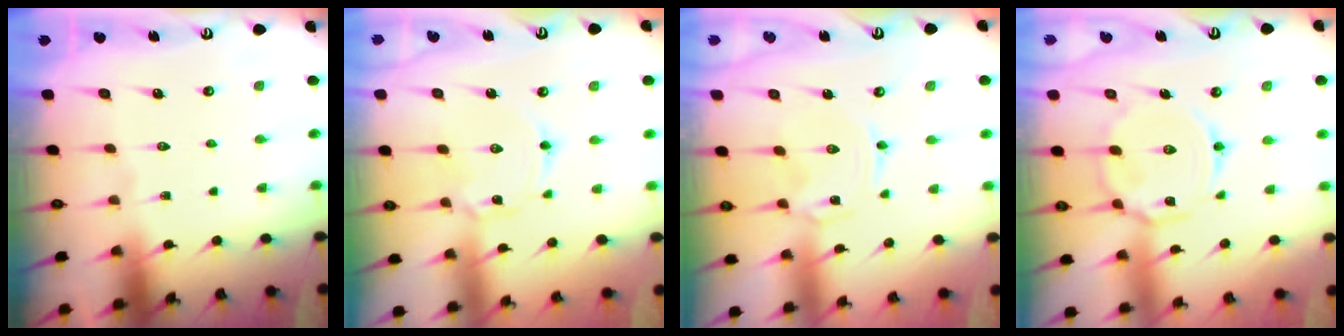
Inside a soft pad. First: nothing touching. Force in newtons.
{"total": 2.4, "press": 2.4, "slide": 0.1}
{"total": 0.9, "press": 0.8, "slide": 0.2}
{"total": 11.1, "press": 11.1, "slide": 0.8}